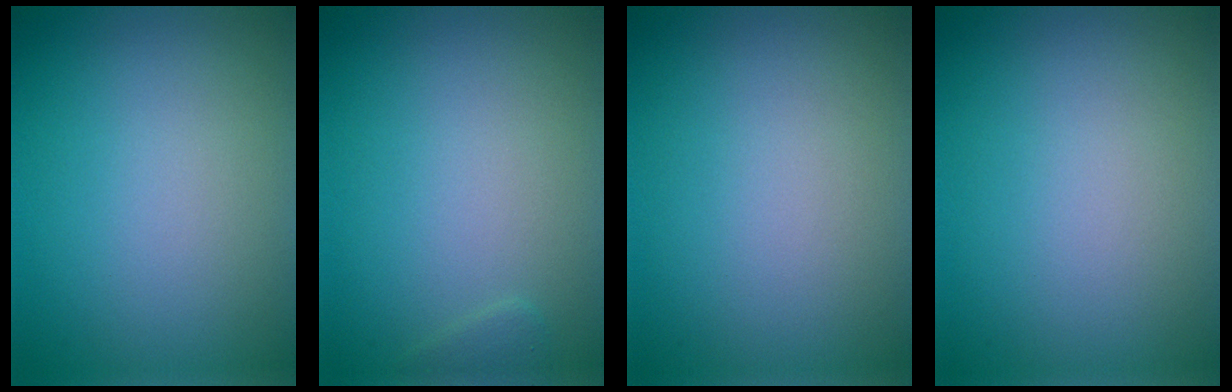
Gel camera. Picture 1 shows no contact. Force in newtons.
{"total": 0.6, "press": 0.6, "slide": 0.1}
{"total": 0.0}
{"total": 0.0}